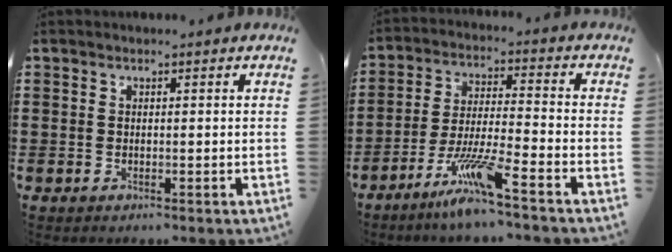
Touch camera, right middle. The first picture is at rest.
{"total": 8.7, "force": [-6.4, 0.0, 5.8], "torque": [-0.120, -0.014, -0.124]}